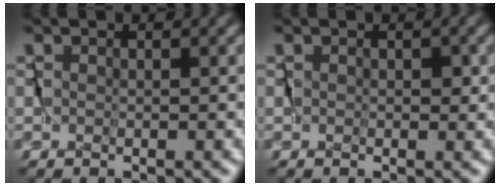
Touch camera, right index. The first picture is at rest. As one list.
[{"total": 0.6, "force": [0.1, 0.4, 0.5], "torque": [-0.008, 0.000, 0.000]}]